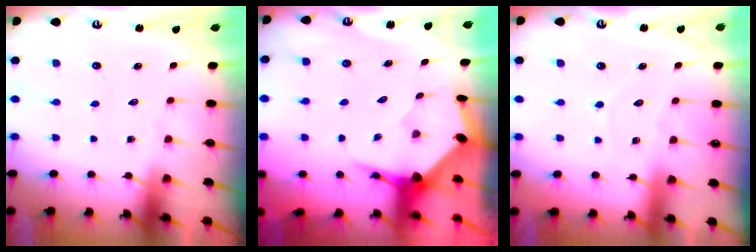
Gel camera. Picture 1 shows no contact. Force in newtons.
{"total": 3.5, "press": 3.5, "slide": 0.4}
{"total": 2.5, "press": 2.5, "slide": 0.2}